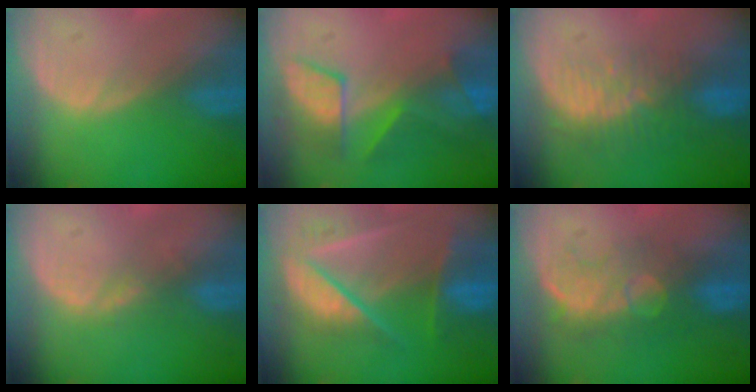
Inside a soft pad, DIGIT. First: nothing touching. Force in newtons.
{"total": 8.0, "press": 7.5, "slide": 2.7}
{"total": 8.1, "press": 7.0, "slide": 4.0}
{"total": 2.3, "press": 1.8, "slide": 1.5}
{"total": 9.9, "press": 8.3, "slide": 5.4}
{"total": 8.1, "press": 7.7, "slide": 2.3}